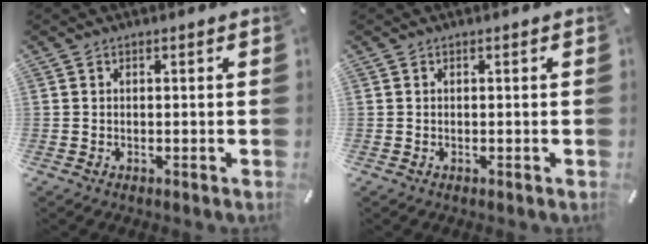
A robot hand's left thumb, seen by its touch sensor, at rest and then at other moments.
{"total": 0.0}